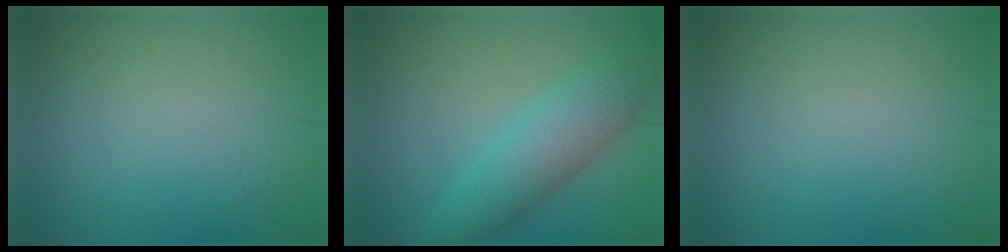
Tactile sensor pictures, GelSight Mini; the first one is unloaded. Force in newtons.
{"total": 5.3, "press": 5.3, "slide": 0.2}
{"total": 0.0}